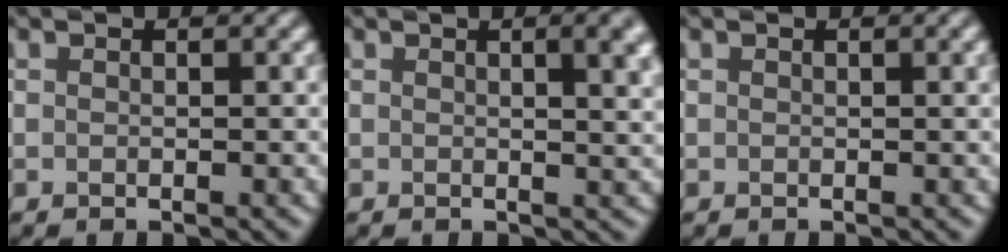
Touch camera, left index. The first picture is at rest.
{"total": 4.8, "force": [1.5, 1.9, 4.2], "torque": [-0.028, 0.012, 0.017]}
{"total": 0.8, "force": [0.3, 0.2, 0.7], "torque": [-0.007, 0.004, 0.004]}